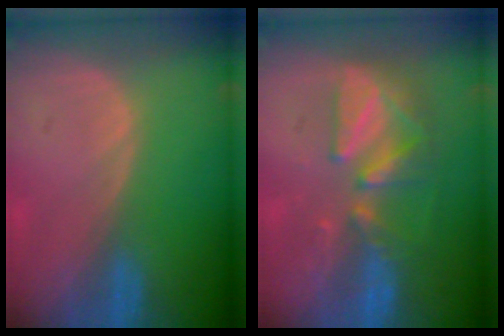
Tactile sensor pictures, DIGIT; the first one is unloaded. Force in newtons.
{"total": 8.4, "press": 7.7, "slide": 3.4}